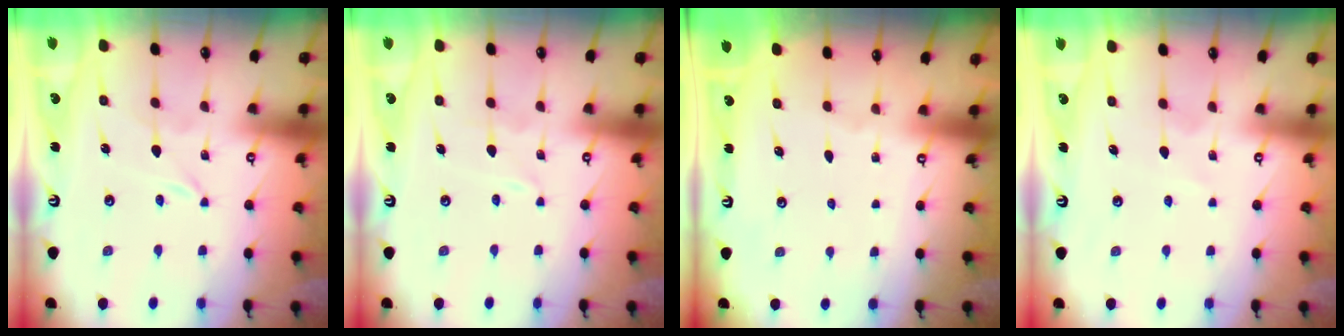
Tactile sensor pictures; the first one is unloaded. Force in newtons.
{"total": 0.9, "press": 0.9, "slide": 0.1}
{"total": 0.0}
{"total": 1.7, "press": 1.6, "slide": 0.2}